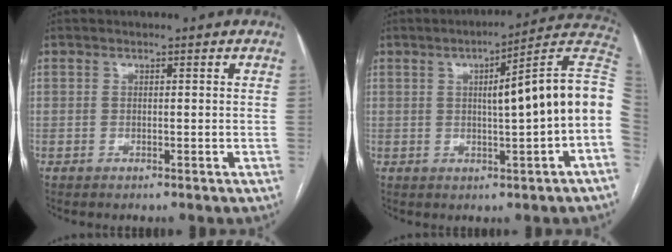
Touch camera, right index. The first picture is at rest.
{"total": 14.2, "force": [0.3, 0.0, 14.1], "torque": [-0.188, 0.029, -0.001]}